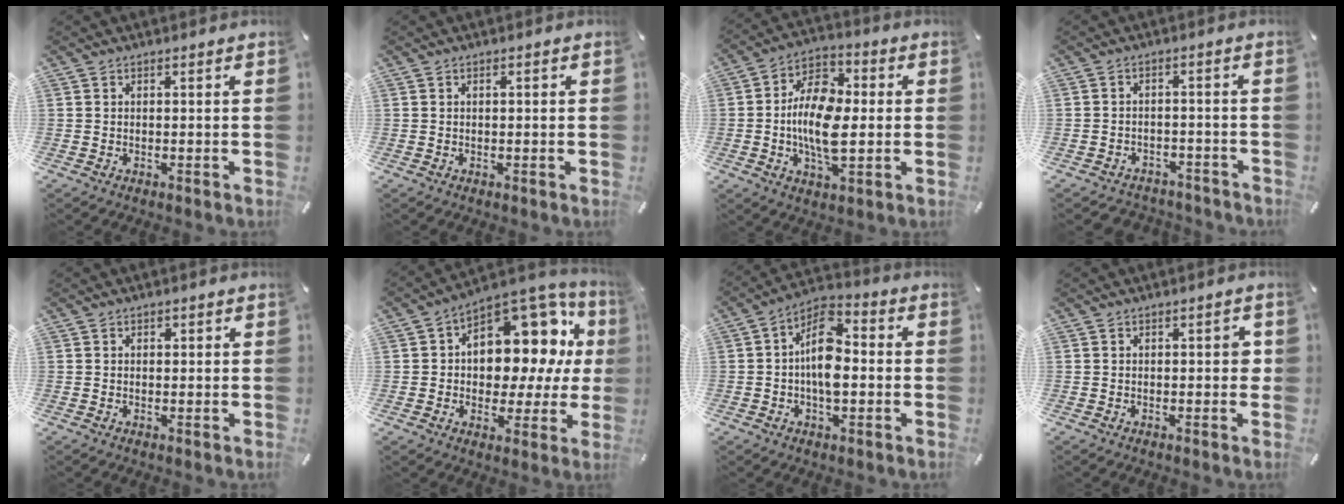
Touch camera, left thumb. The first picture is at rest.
{"total": 0.7, "force": [0.1, 0.3, 0.6], "torque": [-0.012, 0.002, 0.001]}
{"total": 14.0, "force": [-1.5, 8.2, 11.3], "torque": [-0.222, 0.006, -0.027]}
{"total": 3.0, "force": [-2.3, 1.9, 0.5], "torque": [-0.018, 0.010, -0.049]}
{"total": 0.7, "force": [0.2, 0.6, 0.4], "torque": [0.000, 0.000, 0.001]}
{"total": 14.8, "force": [6.3, 9.9, 9.1], "torque": [-0.109, -0.072, 0.108]}
{"total": 11.2, "force": [-1.2, 6.2, 9.2], "torque": [-0.166, 0.004, -0.021]}
{"total": 2.2, "force": [0.0, 1.2, 1.8], "torque": [-0.019, 0.000, -0.006]}